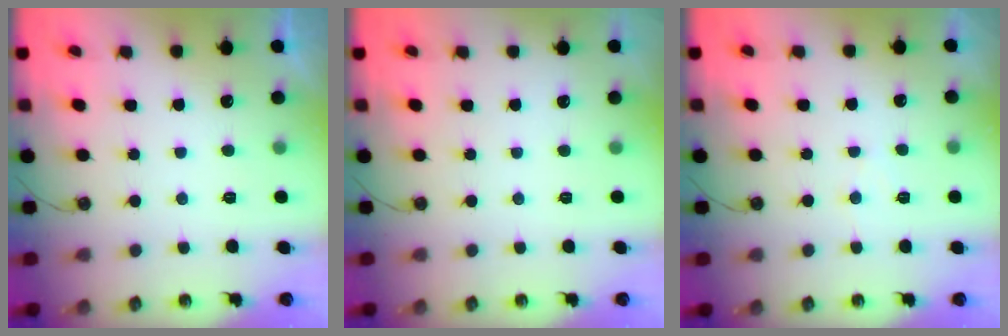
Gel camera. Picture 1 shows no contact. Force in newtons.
{"total": 0.0}
{"total": 4.6, "press": 4.6, "slide": 0.6}